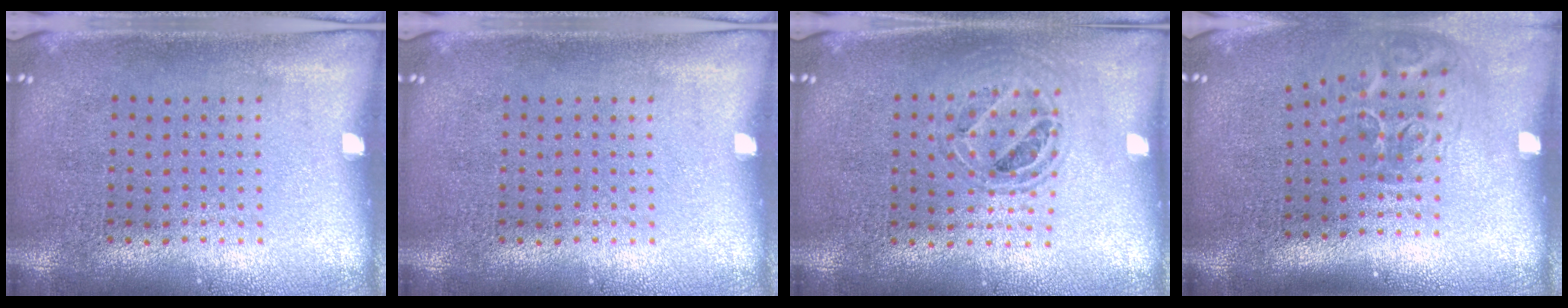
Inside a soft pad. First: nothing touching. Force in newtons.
{"total": 0.0}
{"total": 0.8, "press": 0.7, "slide": 0.2}
{"total": 2.0, "press": 1.2, "slide": 1.6}